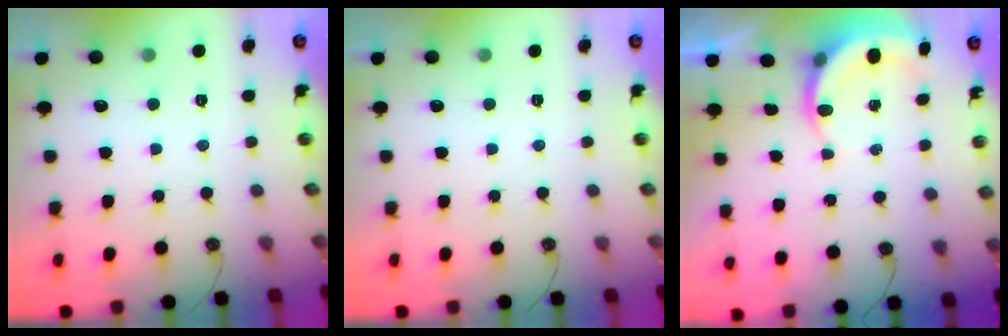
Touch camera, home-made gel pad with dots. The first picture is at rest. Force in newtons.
{"total": 0.0}
{"total": 4.9, "press": 4.8, "slide": 0.7}